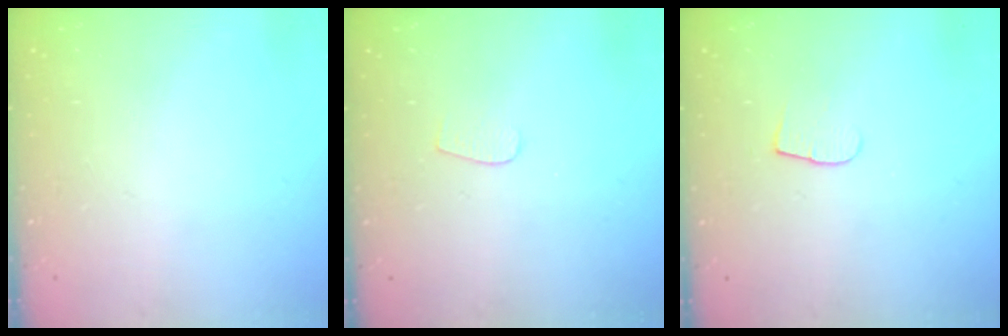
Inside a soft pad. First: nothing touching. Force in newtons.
{"total": 3.7, "press": 3.7, "slide": 0.3}
{"total": 5.2, "press": 5.2, "slide": 0.6}